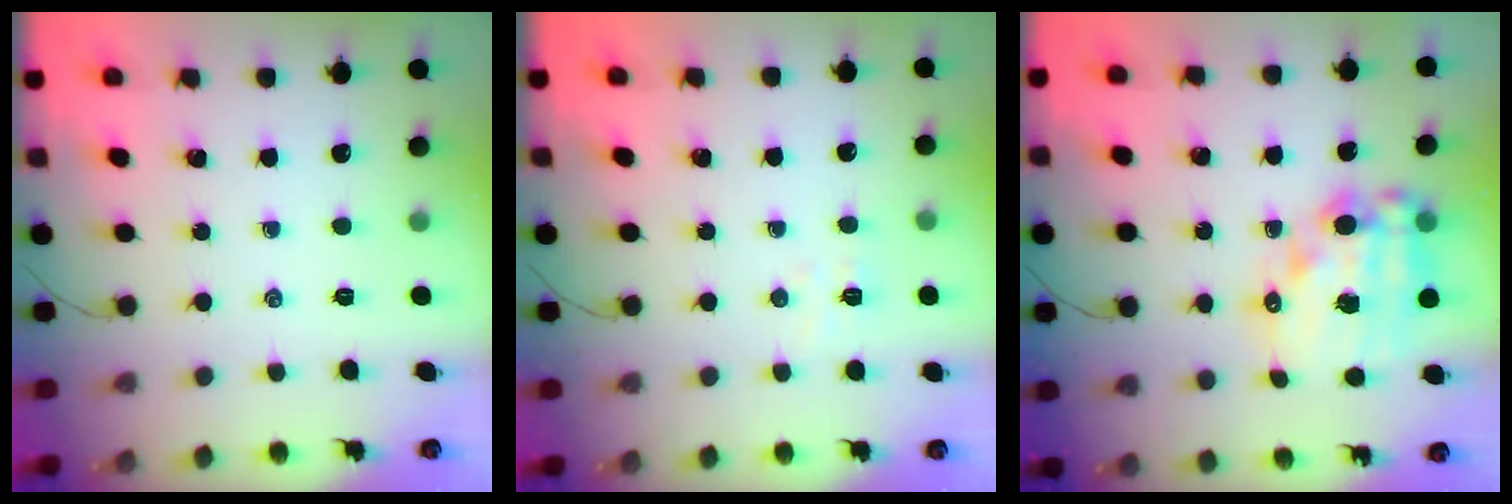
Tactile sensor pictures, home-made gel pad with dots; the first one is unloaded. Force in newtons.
{"total": 4.5, "press": 4.4, "slide": 1.1}
{"total": 17.5, "press": 17.2, "slide": 3.5}